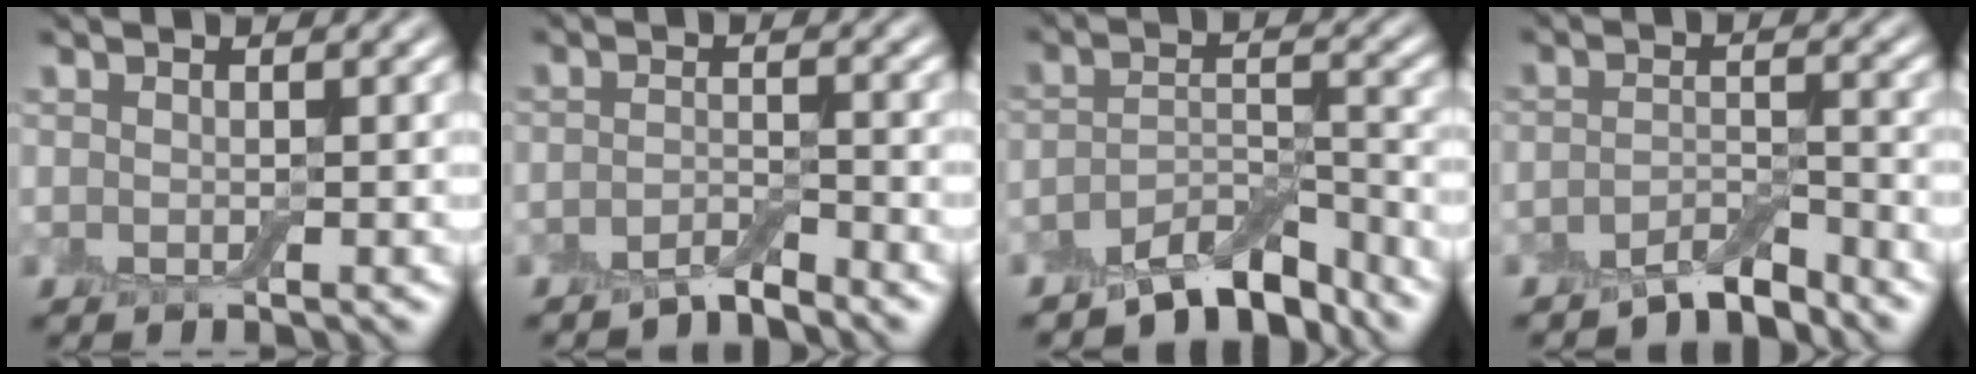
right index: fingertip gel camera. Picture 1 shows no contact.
{"total": 2.2, "force": [-2.0, 0.3, 0.9], "torque": [-0.015, 0.004, -0.040]}
{"total": 6.0, "force": [-5.2, 1.8, 2.4], "torque": [-0.034, -0.004, -0.089]}
{"total": 3.2, "force": [-2.9, 0.6, 1.3], "torque": [-0.022, 0.006, -0.059]}